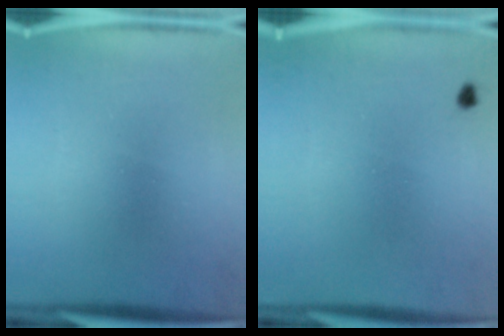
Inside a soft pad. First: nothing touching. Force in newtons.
{"total": 0.7}